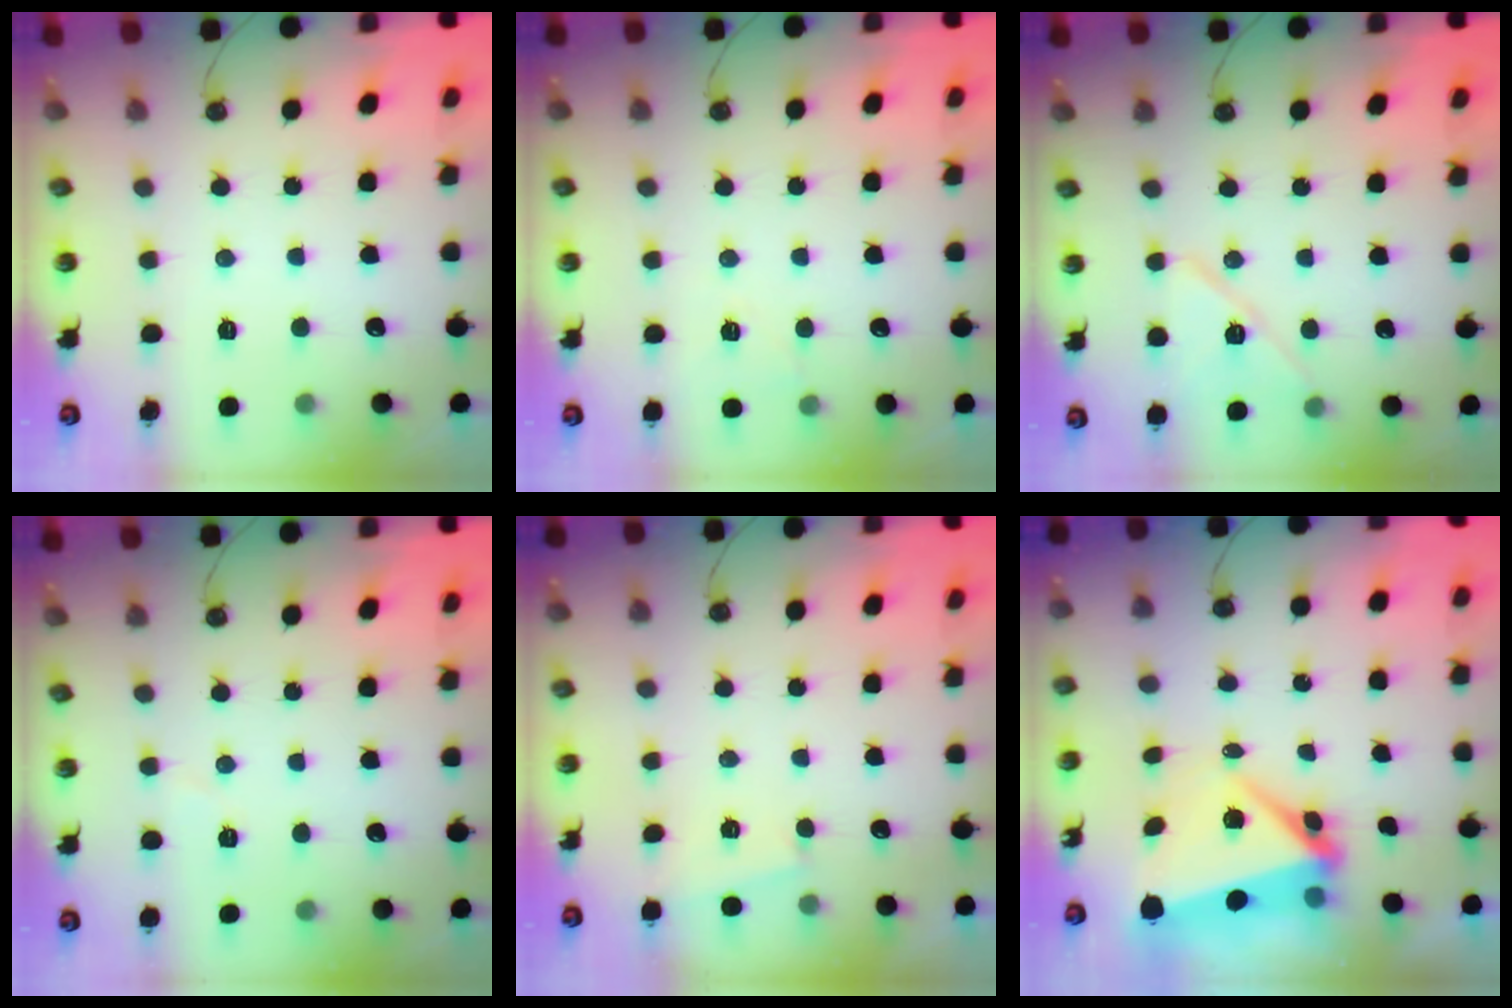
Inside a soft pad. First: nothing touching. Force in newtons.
{"total": 5.9, "press": 2.3, "slide": 5.4}
{"total": 11.2, "press": 11.2, "slide": 0.6}
{"total": 3.1, "press": 2.7, "slide": 1.5}
{"total": 1.6, "press": 1.0, "slide": 1.2}
{"total": 7.2, "press": 7.0, "slide": 1.8}